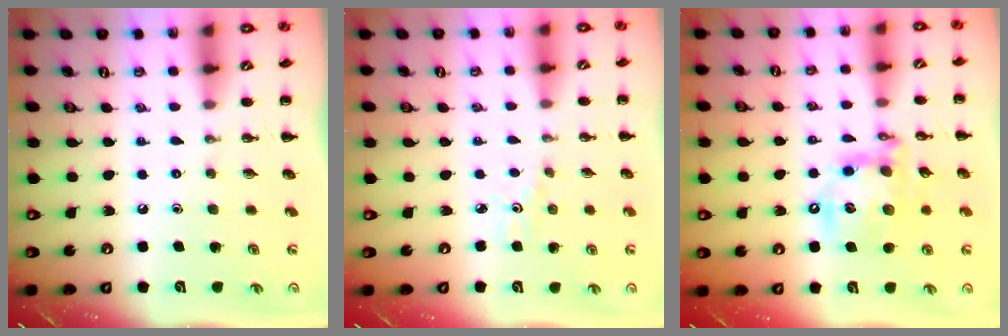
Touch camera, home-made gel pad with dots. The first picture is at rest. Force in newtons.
{"total": 2.0, "press": 1.9, "slide": 0.7}
{"total": 16.5, "press": 16.2, "slide": 3.3}